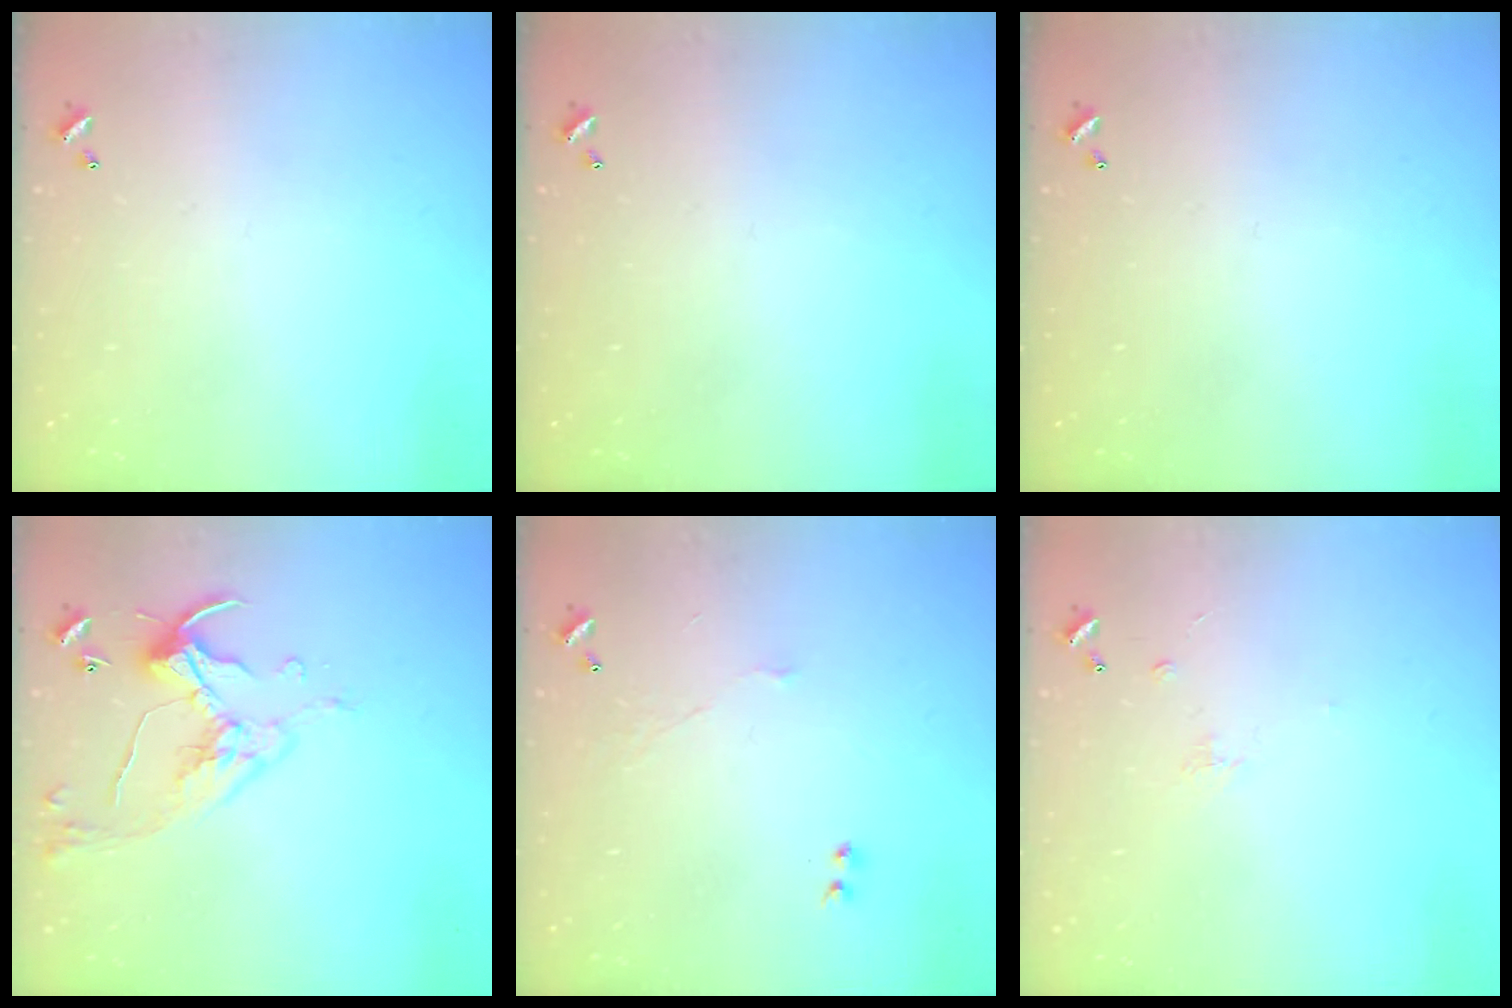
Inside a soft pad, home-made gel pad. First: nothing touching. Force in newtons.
{"total": 0.0}
{"total": 0.0}
{"total": 7.0, "press": 6.9, "slide": 0.8}
{"total": 2.4, "press": 2.3, "slide": 0.6}
{"total": 1.2, "press": 1.1, "slide": 0.6}